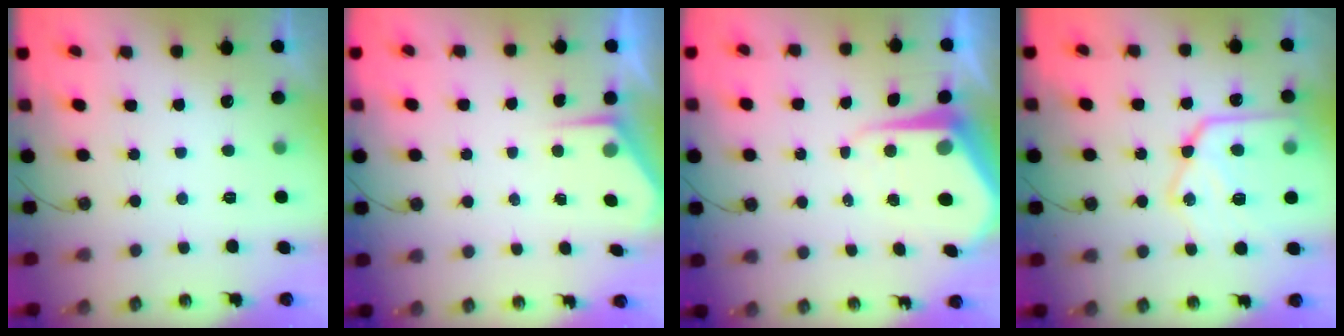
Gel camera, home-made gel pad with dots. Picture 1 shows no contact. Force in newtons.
{"total": 2.8, "press": 2.8, "slide": 0.4}
{"total": 8.3, "press": 8.3, "slide": 0.8}
{"total": 19.9, "press": 19.8, "slide": 2.0}